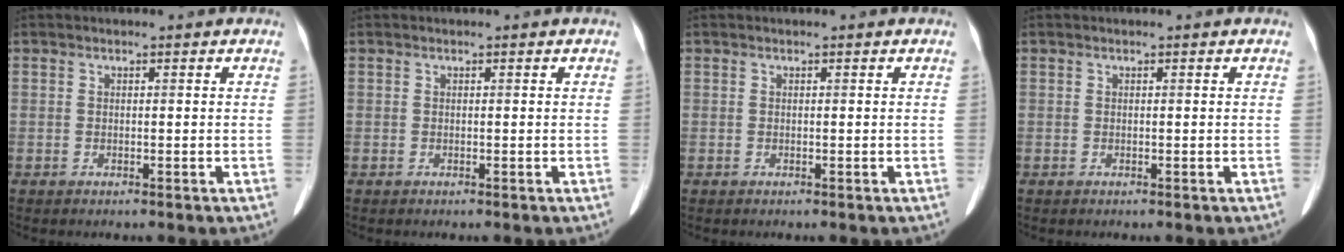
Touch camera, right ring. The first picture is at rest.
{"total": 0.0}
{"total": 0.0}
{"total": 0.0}